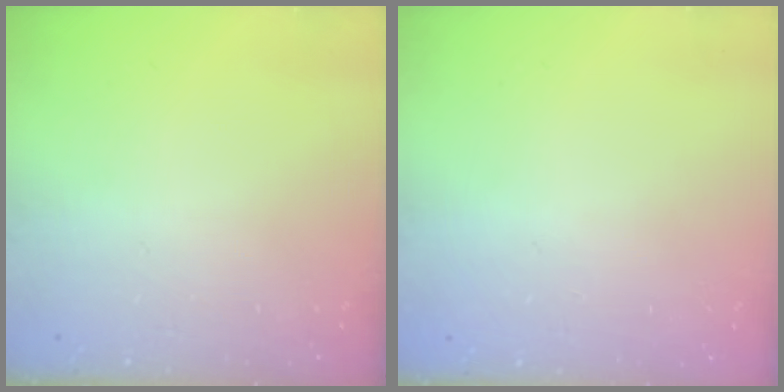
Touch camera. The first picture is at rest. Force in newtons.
{"total": 0.0}